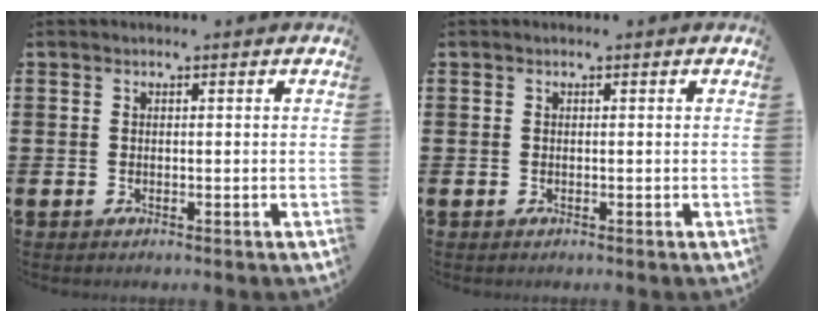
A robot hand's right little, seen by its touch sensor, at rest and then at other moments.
{"total": 0.0}